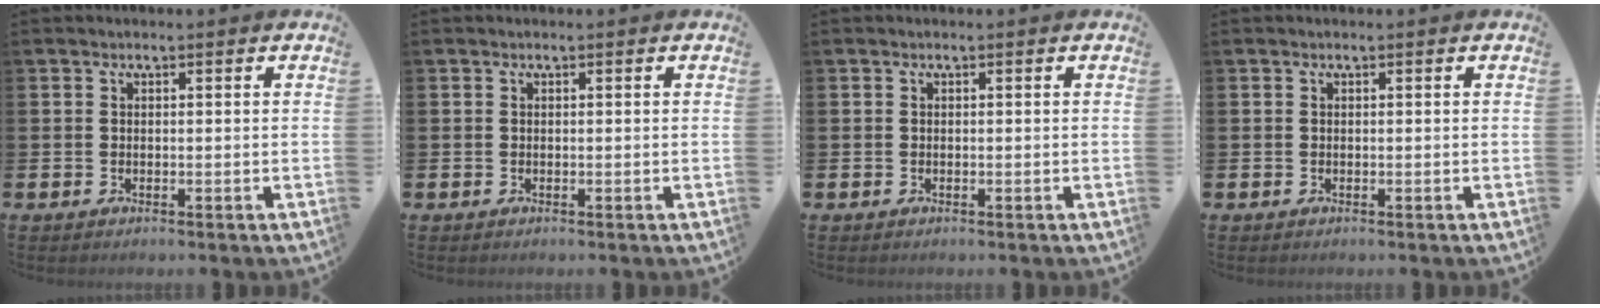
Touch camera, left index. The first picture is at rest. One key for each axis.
{"total": 0.0}
{"total": 0.0}
{"total": 0.0}